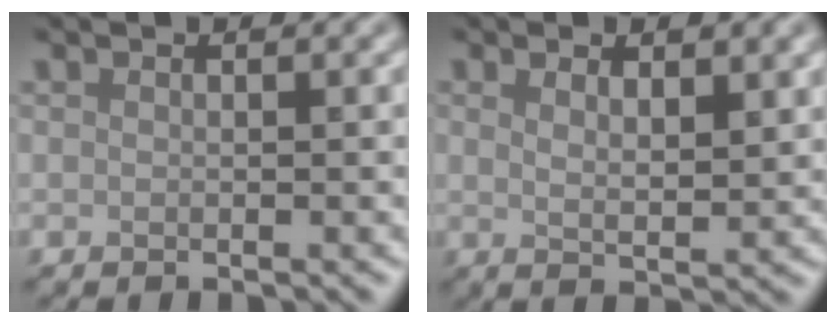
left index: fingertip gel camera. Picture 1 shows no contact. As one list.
[{"total": 3.2, "force": [1.6, 0.9, 2.7], "torque": [-0.039, -0.005, 0.027]}]